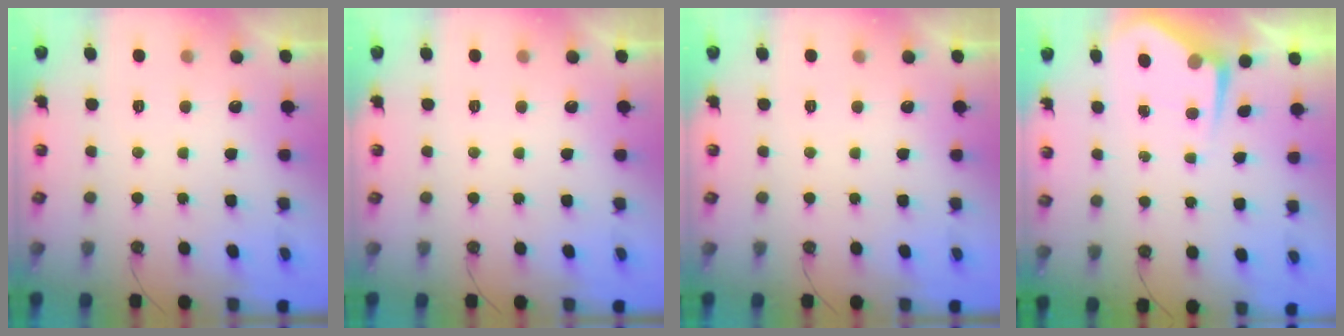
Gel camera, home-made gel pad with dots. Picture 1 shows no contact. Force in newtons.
{"total": 0.0}
{"total": 0.0}
{"total": 4.7, "press": 4.7, "slide": 0.4}